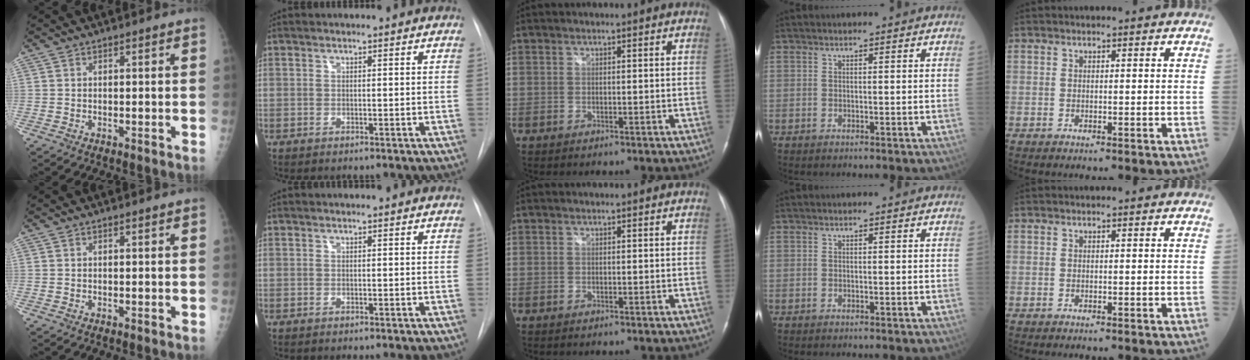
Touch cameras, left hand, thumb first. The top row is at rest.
{}